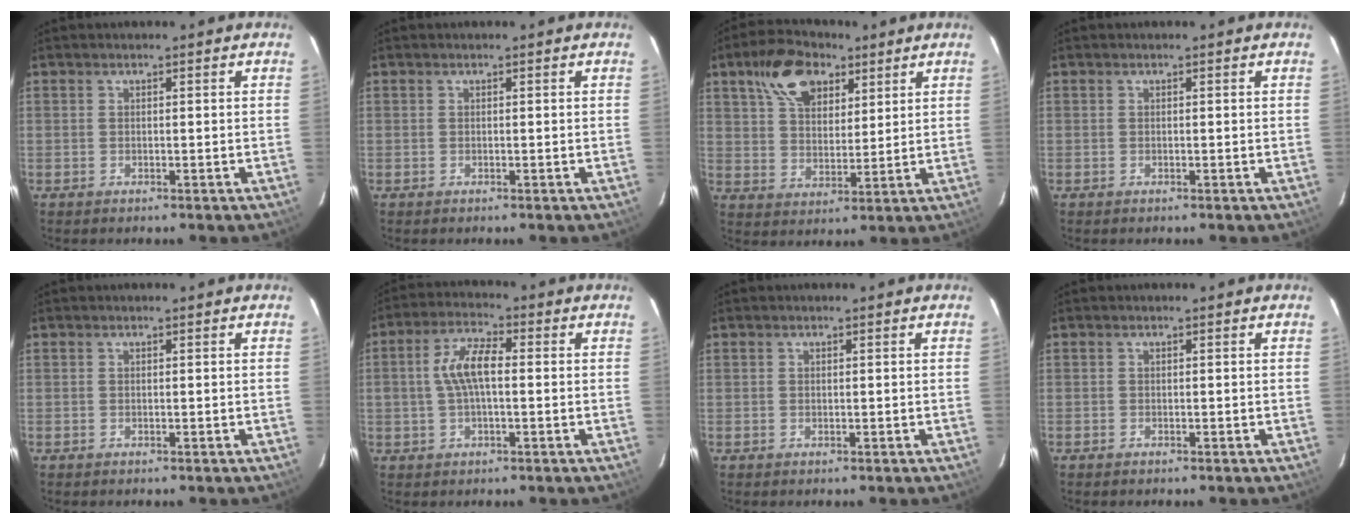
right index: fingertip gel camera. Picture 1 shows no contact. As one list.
[{"total": 0.0}, {"total": 12.2, "force": [6.9, 7.1, 7.2], "torque": [-0.134, 0.028, 0.123]}, {"total": 0.0}, {"total": 0.0}, {"total": 6.9, "force": [0.1, 2.8, 6.3], "torque": [-0.126, 0.016, 0.001]}, {"total": 0.0}, {"total": 0.0}]